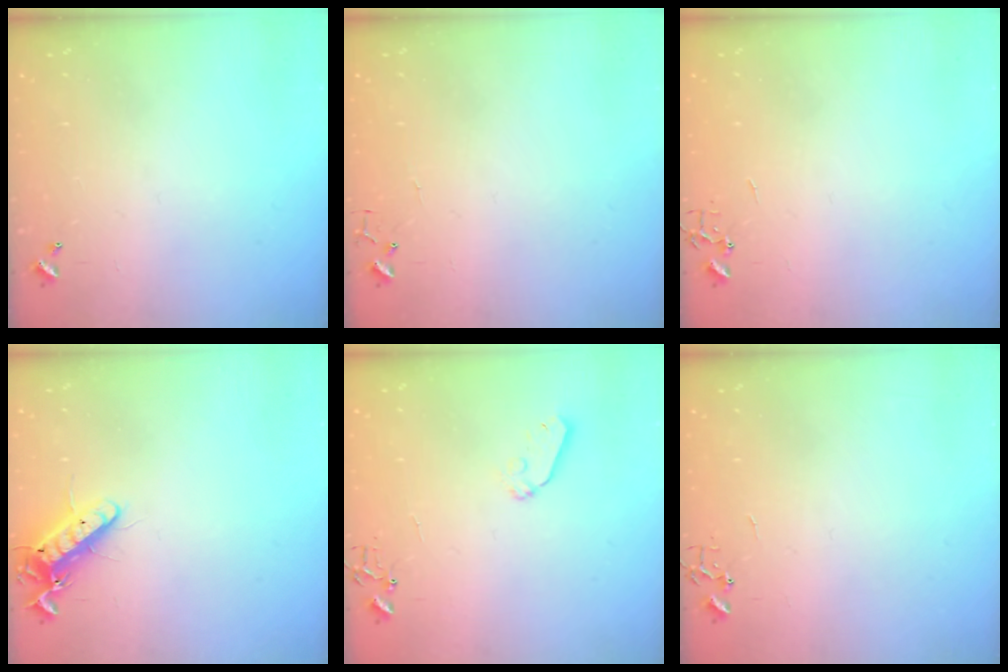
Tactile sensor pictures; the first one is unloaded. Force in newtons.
{"total": 4.2, "press": 4.1, "slide": 0.3}
{"total": 0.0}
{"total": 13.1, "press": 12.9, "slide": 2.2}
{"total": 6.5, "press": 6.5, "slide": 0.6}
{"total": 0.0}